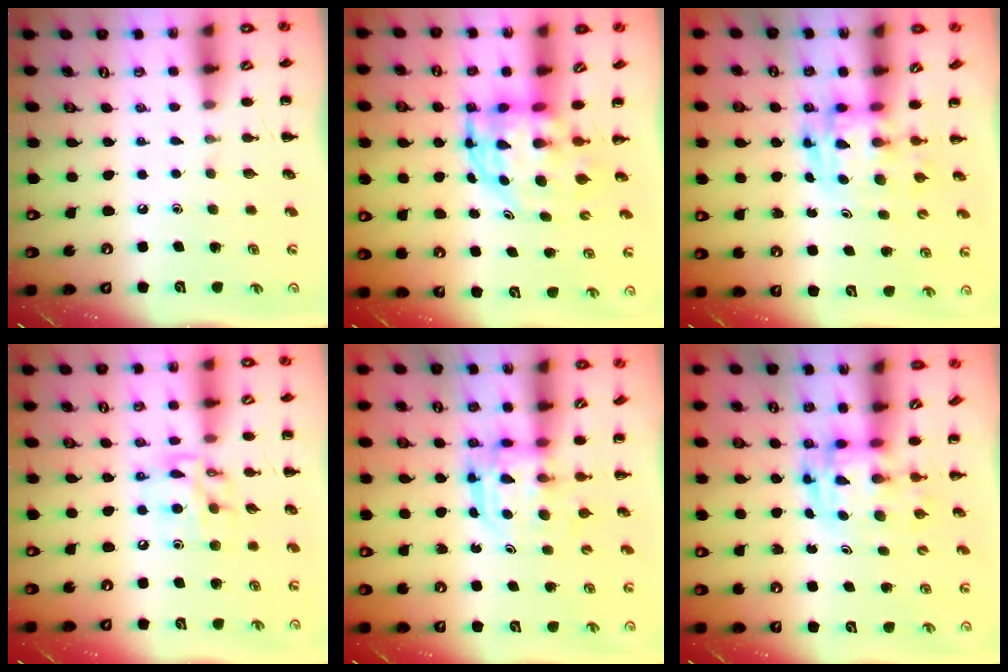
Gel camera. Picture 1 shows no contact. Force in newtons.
{"total": 5.3, "press": 5.1, "slide": 1.6}
{"total": 3.5, "press": 3.4, "slide": 0.6}
{"total": 11.4, "press": 11.3, "slide": 1.5}
{"total": 3.1, "press": 3.1, "slide": 0.2}
{"total": 2.9, "press": 2.8, "slide": 0.5}